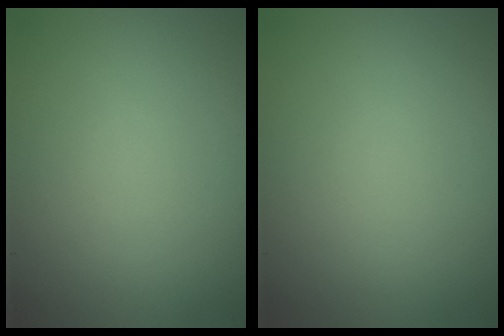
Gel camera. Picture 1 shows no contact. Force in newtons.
{"total": 0.0}